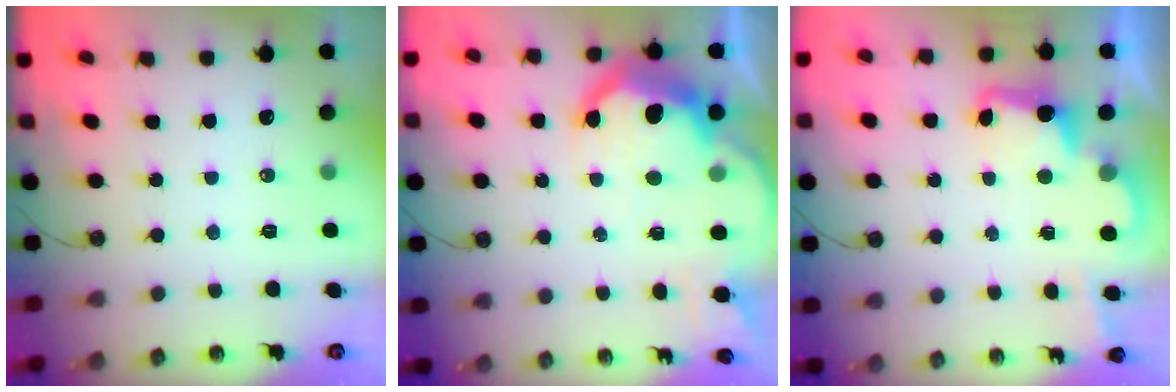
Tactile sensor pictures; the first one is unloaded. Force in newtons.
{"total": 17.7, "press": 17.7, "slide": 1.1}
{"total": 3.2, "press": 3.1, "slide": 0.6}